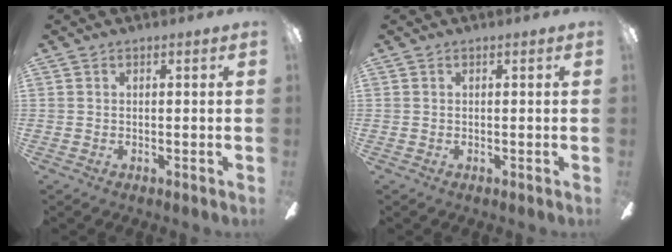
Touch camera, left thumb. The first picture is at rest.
{"total": 0.0}